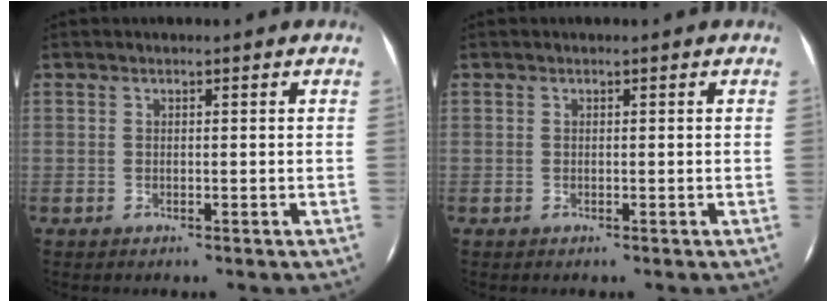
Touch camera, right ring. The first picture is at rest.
{"total": 0.0}